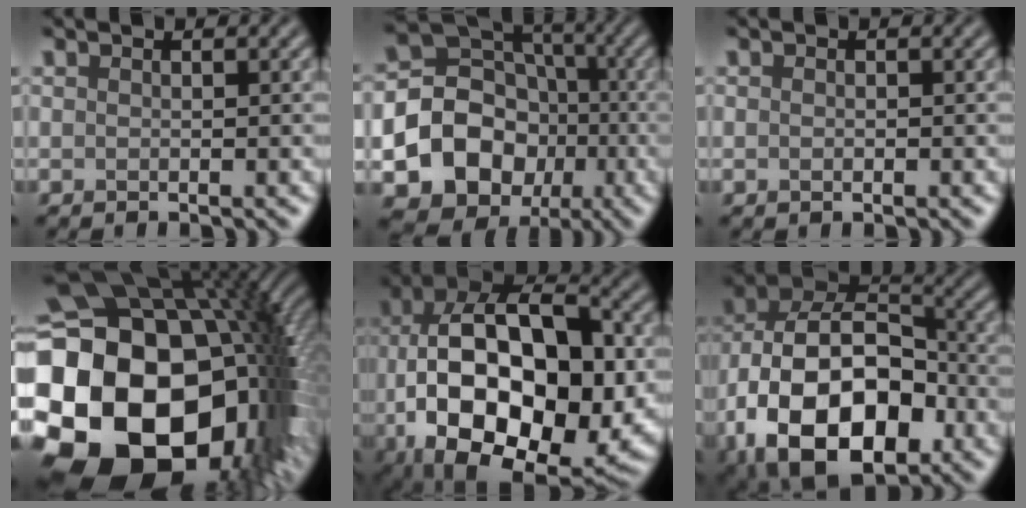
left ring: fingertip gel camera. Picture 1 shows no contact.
{"total": 13.4, "force": [-3.6, 11.8, 5.2], "torque": [-0.096, -0.023, -0.080]}
{"total": 0.5, "force": [-0.1, 0.4, 0.4], "torque": [-0.007, 0.000, -0.001]}
{"total": 24.7, "force": [-4.9, 18.6, 15.4], "torque": [-0.276, -0.030, -0.121]}
{"total": 19.1, "force": [-2.9, 11.0, 15.3], "torque": [-0.241, 0.004, -0.037]}
{"total": 17.0, "force": [-5.6, 10.7, 12.0], "torque": [-0.221, -0.017, -0.099]}